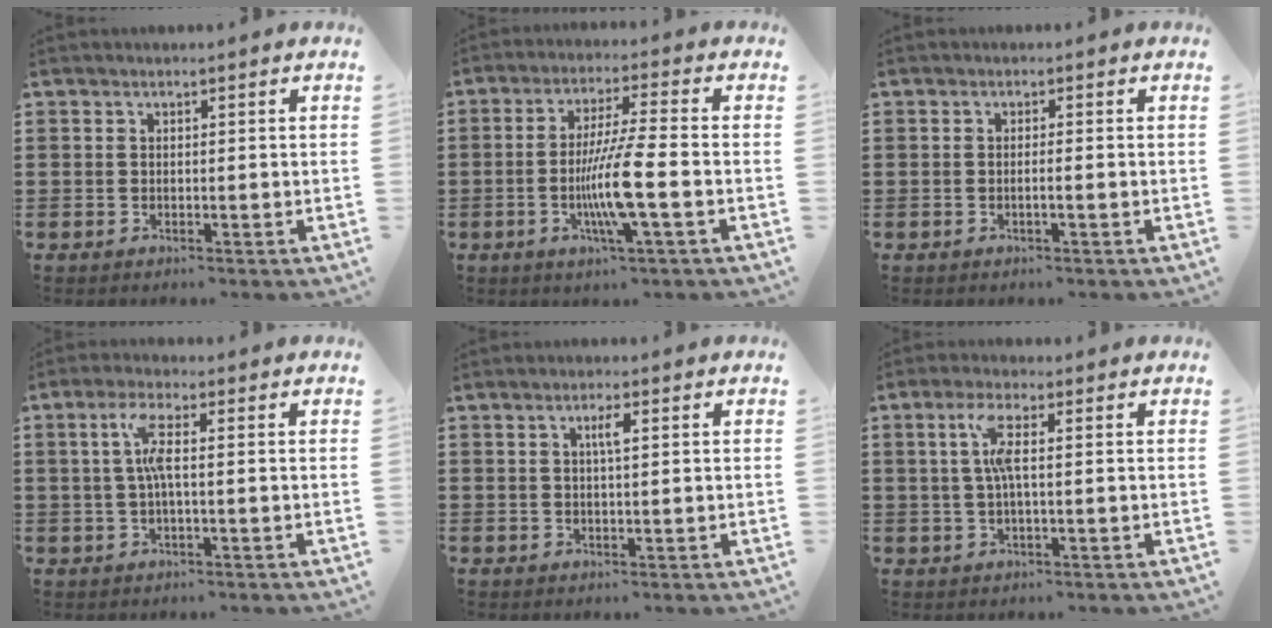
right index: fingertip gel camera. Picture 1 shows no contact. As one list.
[{"total": 9.2, "force": [-2.6, 0.3, 8.9], "torque": [-0.175, -0.018, -0.054]}, {"total": 1.1, "force": [-0.5, -0.2, 1.0], "torque": [-0.017, -0.005, -0.010]}, {"total": 4.6, "force": [0.2, 0.8, 4.5], "torque": [-0.102, -0.001, -0.004]}, {"total": 2.3, "force": [0.6, 0.4, 2.2], "torque": [-0.043, 0.005, 0.008]}, {"total": 4.3, "force": [0.5, 0.7, 4.2], "torque": [-0.097, -0.003, 0.000]}]